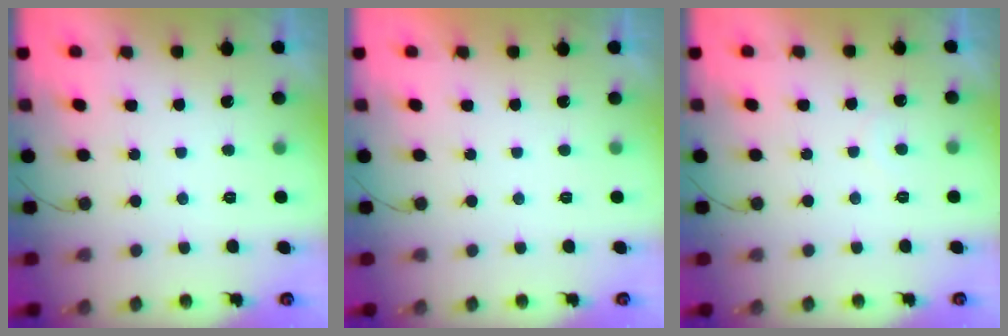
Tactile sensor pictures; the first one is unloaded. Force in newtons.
{"total": 1.7, "press": 1.7, "slide": 0.1}
{"total": 4.1, "press": 4.1, "slide": 0.4}